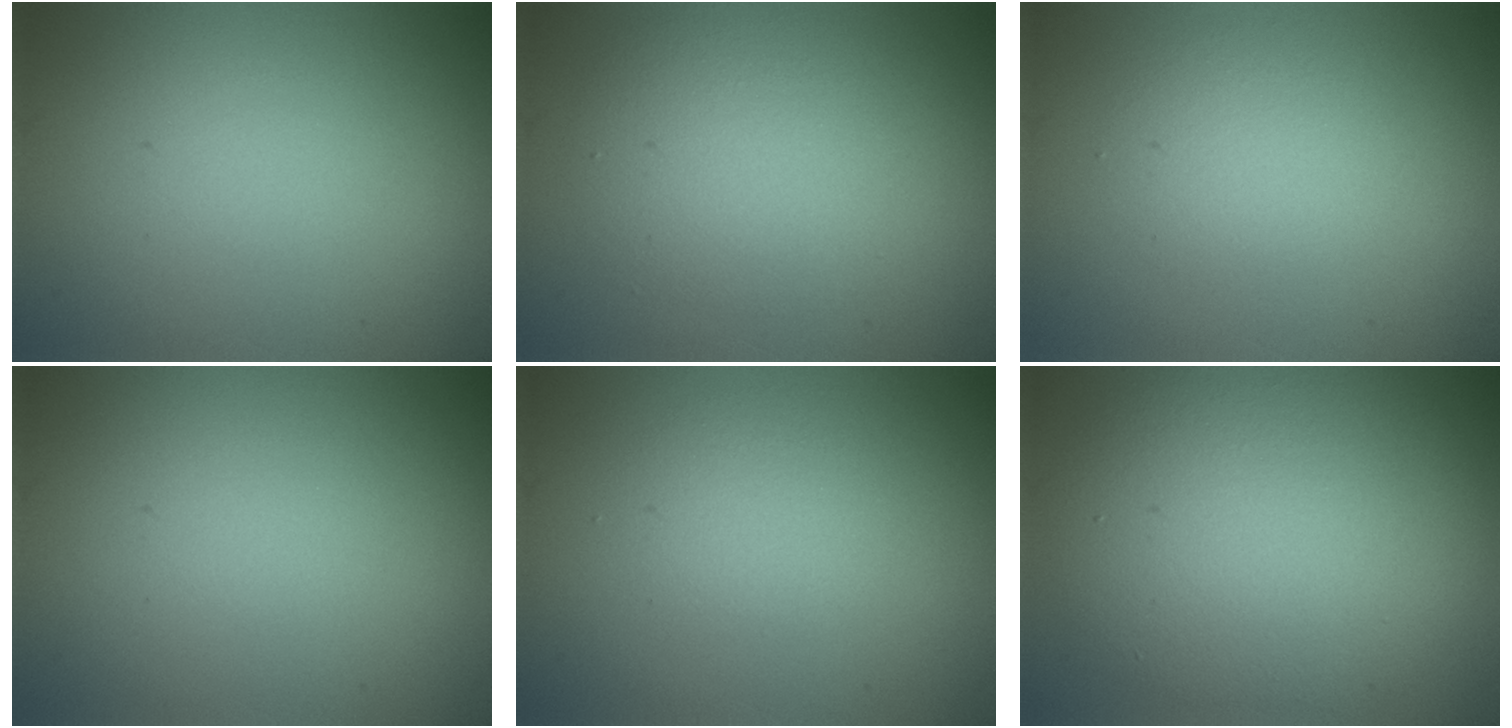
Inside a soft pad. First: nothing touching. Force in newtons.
{"total": 4.3, "press": 4.3, "slide": 0.3}
{"total": 2.3, "press": 2.3, "slide": 0.2}
{"total": 0.0}
{"total": 1.6, "press": 1.6, "slide": 0.1}
{"total": 8.5, "press": 8.5, "slide": 0.3}